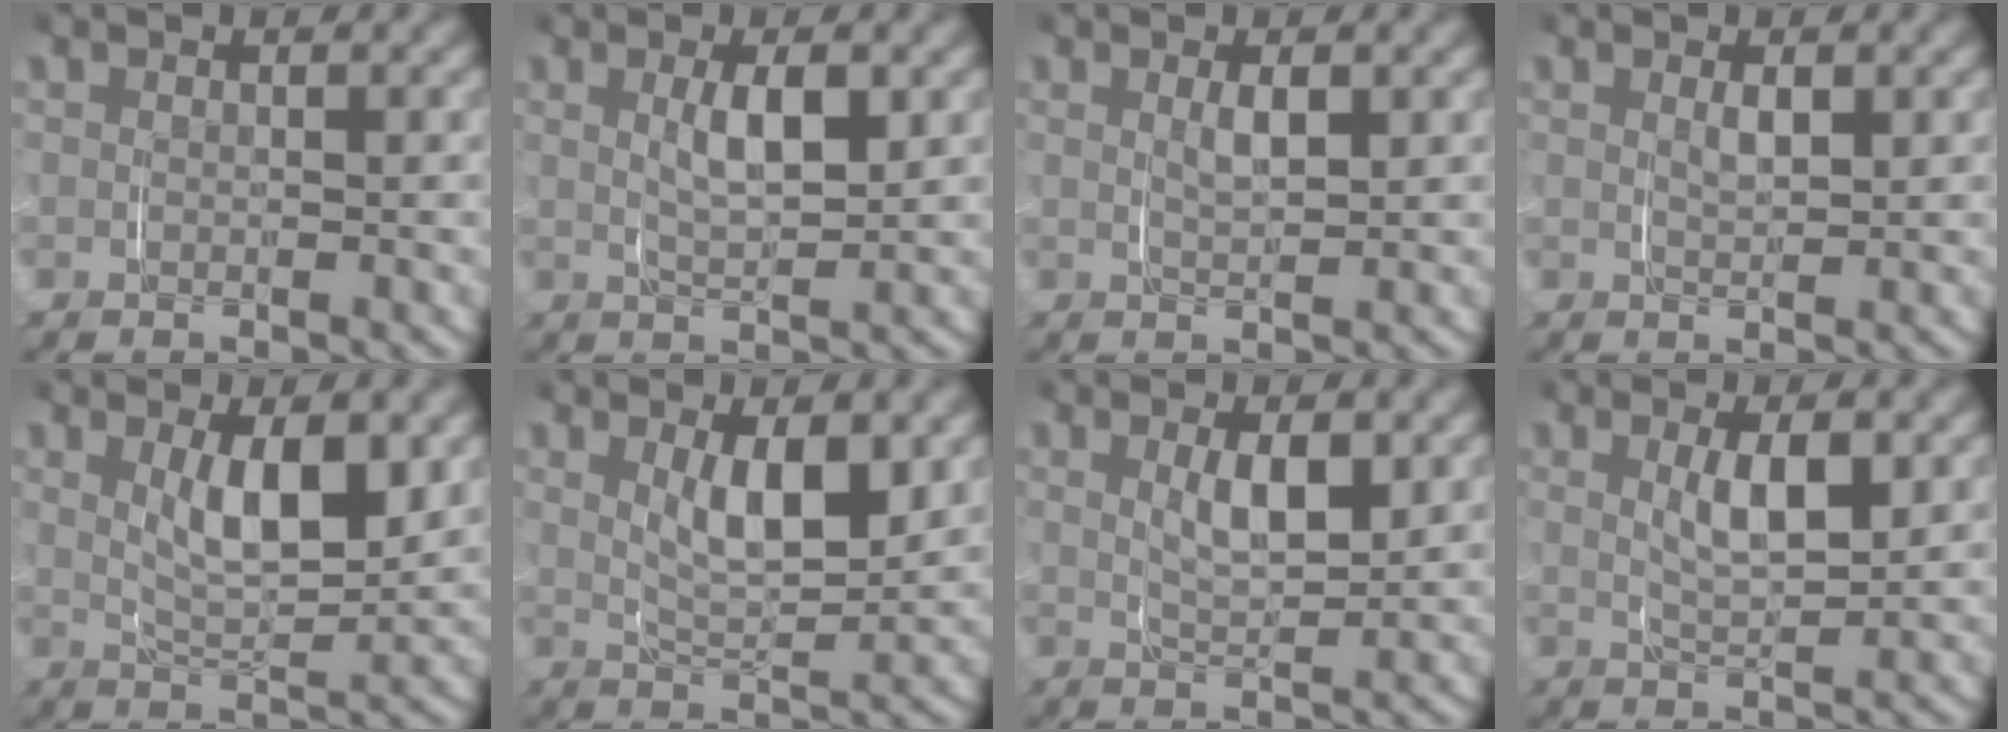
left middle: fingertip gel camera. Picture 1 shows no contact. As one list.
[{"total": 3.2, "force": [0.8, 0.8, 3.0], "torque": [-0.051, -0.005, 0.016]}, {"total": 1.8, "force": [0.7, 0.4, 1.6], "torque": [-0.031, -0.008, 0.019]}, {"total": 1.5, "force": [0.7, 0.4, 1.2], "torque": [-0.021, -0.008, 0.018]}, {"total": 5.0, "force": [1.5, 1.9, 4.4], "torque": [-0.077, -0.015, 0.034]}, {"total": 4.5, "force": [1.5, 1.7, 3.9], "torque": [-0.068, -0.016, 0.033]}, {"total": 3.0, "force": [1.0, 0.9, 2.7], "torque": [-0.046, -0.008, 0.022]}, {"total": 3.3, "force": [0.8, 0.8, 3.1], "torque": [-0.054, -0.004, 0.018]}]